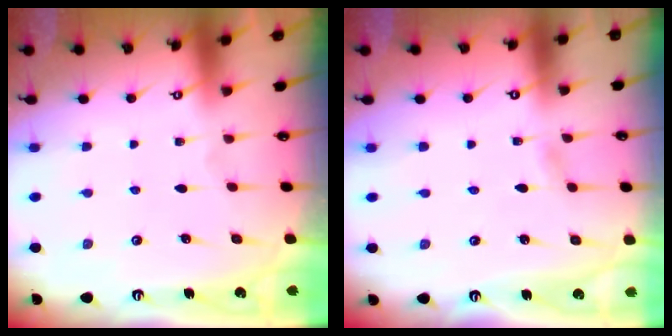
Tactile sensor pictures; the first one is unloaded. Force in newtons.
{"total": 1.1, "press": 1.1, "slide": 0.1}